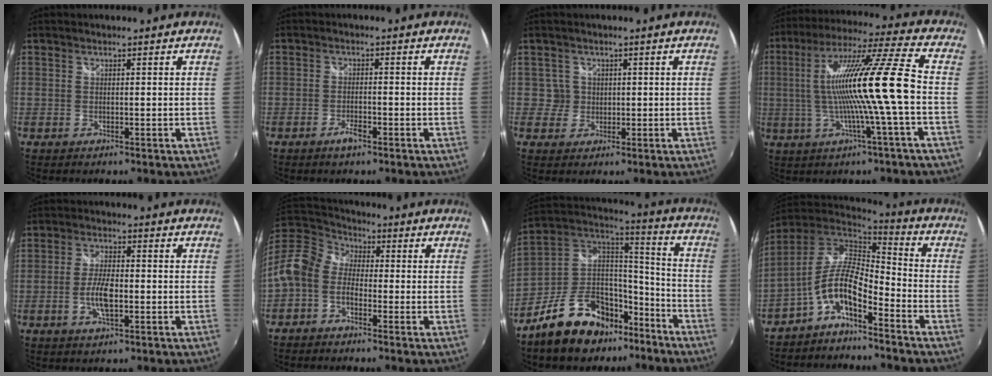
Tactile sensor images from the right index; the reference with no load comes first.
{"total": 2.7, "force": [-1.8, 0.7, 1.8], "torque": [-0.044, -0.001, -0.036]}
{"total": 2.5, "force": [0.3, 2.5, -0.2], "torque": [0.015, 0.014, 0.006]}
{"total": 16.4, "force": [-1.5, -1.4, 16.3], "torque": [-0.294, 0.003, -0.025]}
{"total": 5.8, "force": [-1.5, 1.9, 5.3], "torque": [-0.110, 0.000, -0.030]}
{"total": 12.3, "force": [-2.5, 9.1, 7.8], "torque": [-0.182, 0.022, -0.061]}
{"total": 20.1, "force": [-13.4, 11.0, 10.1], "torque": [-0.216, 0.040, -0.205]}
{"total": 9.9, "force": [-5.2, 3.0, 7.8], "torque": [-0.162, 0.008, -0.104]}